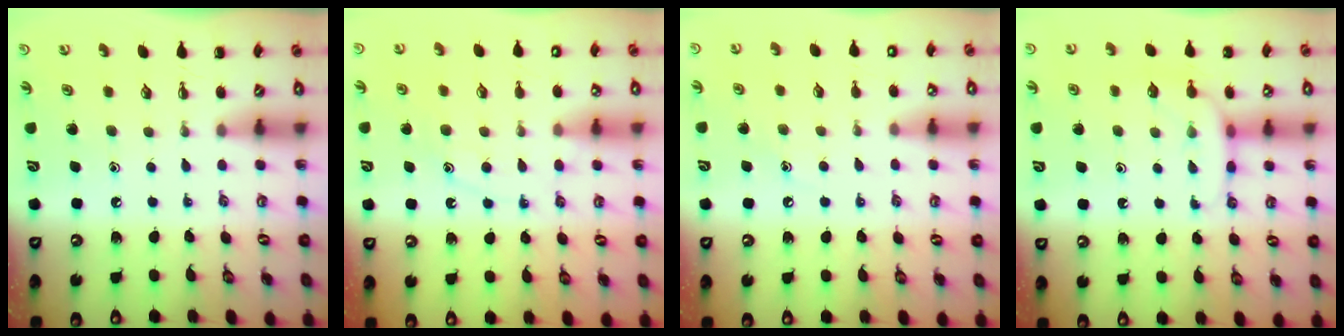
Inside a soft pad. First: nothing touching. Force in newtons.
{"total": 11.5, "press": 11.5, "slide": 0.7}
{"total": 7.8, "press": 7.5, "slide": 2.0}
{"total": 8.4, "press": 8.2, "slide": 1.6}